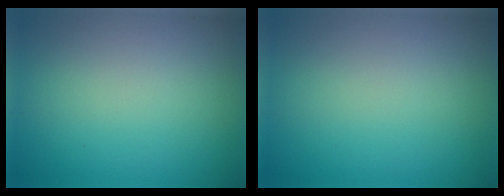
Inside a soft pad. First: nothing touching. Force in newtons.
{"total": 0.0}